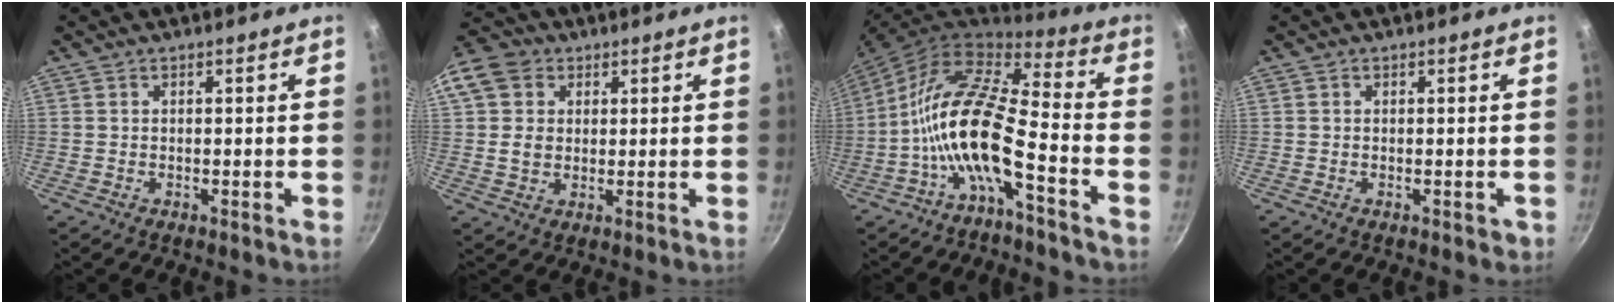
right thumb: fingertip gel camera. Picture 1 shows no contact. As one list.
[{"total": 11.6, "force": [3.4, 9.6, 5.6], "torque": [-0.102, 0.013, 0.053]}, {"total": 15.3, "force": [-5.5, 5.0, 13.4], "torque": [-0.251, 0.060, -0.122]}, {"total": 1.1, "force": [-0.3, 0.8, 0.8], "torque": [-0.005, 0.002, -0.004]}]